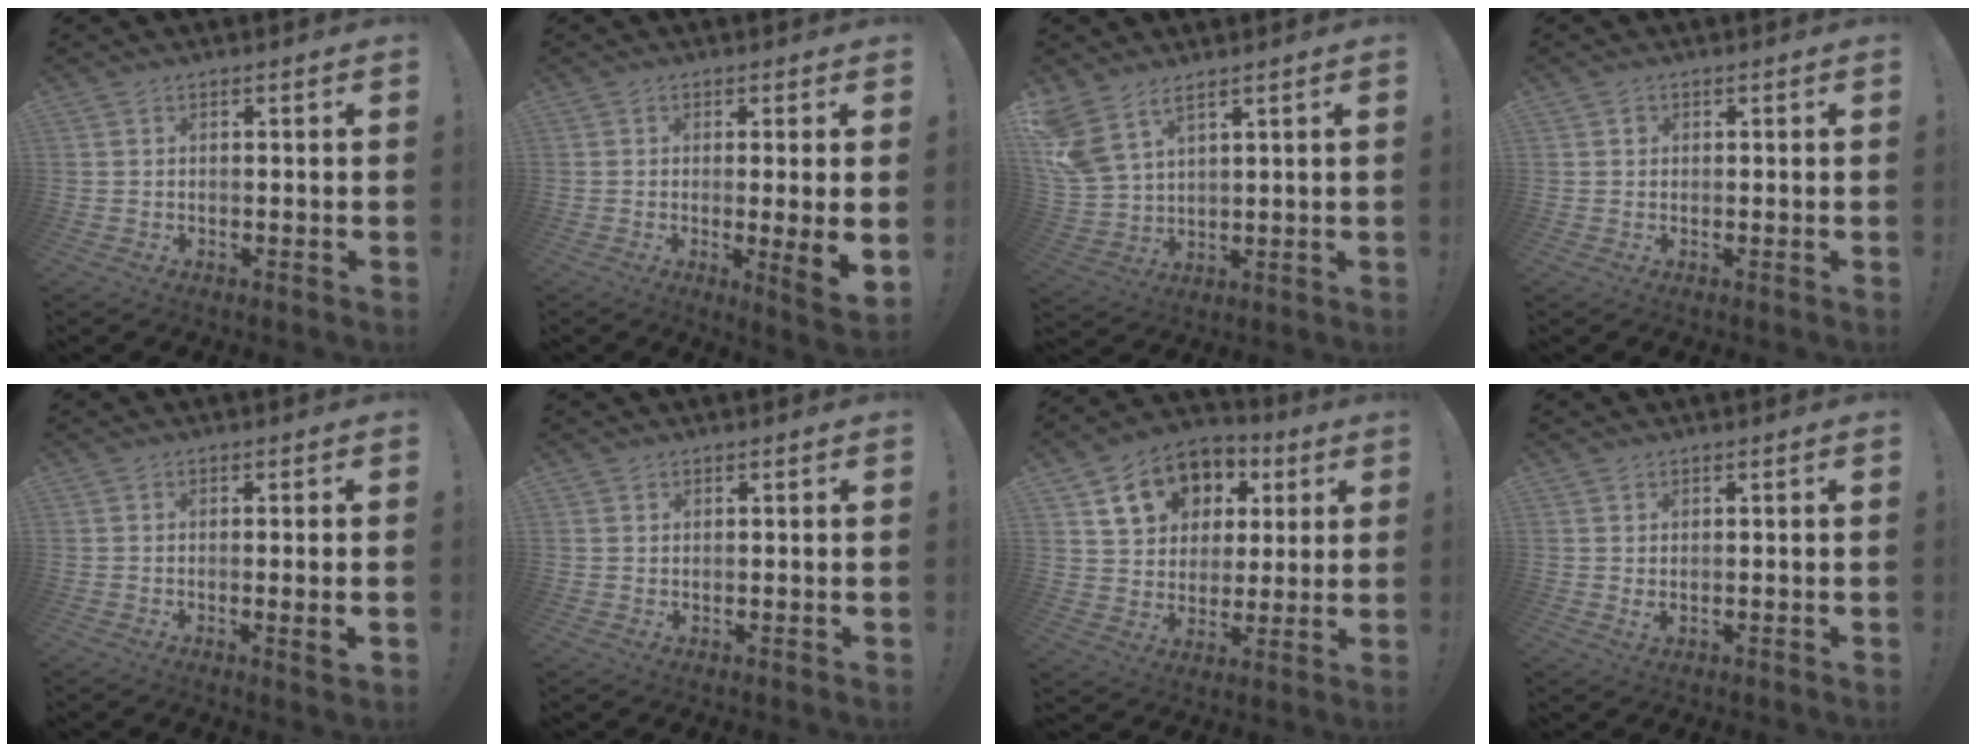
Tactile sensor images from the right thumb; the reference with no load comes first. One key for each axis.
{"total": 6.6, "fx": -0.3, "fy": -0.4, "fz": 6.6, "tx": -0.085, "ty": -0.015, "tz": -0.003}
{"total": 8.9, "fx": 6.4, "fy": 4.1, "fz": 4.7, "tx": -0.098, "ty": -0.036, "tz": 0.129}
{"total": 1.1, "fx": 0.2, "fy": 1.0, "fz": 0.2, "tx": 0.000, "ty": 0.002, "tz": 0.002}
{"total": 3.2, "fx": -0.3, "fy": -0.4, "fz": 3.1, "tx": -0.045, "ty": -0.010, "tz": -0.006}
{"total": 1.0, "fx": 0.9, "fy": 0.4, "fz": 0.2, "tx": 0.002, "ty": -0.003, "tz": 0.016}
{"total": 15.4, "fx": 6.7, "fy": 12.1, "fz": 6.6, "tx": -0.099, "ty": -0.018, "tz": 0.140}
{"total": 1.4, "fx": 0.8, "fy": 0.6, "fz": 0.9, "tx": -0.013, "ty": -0.001, "tz": 0.015}